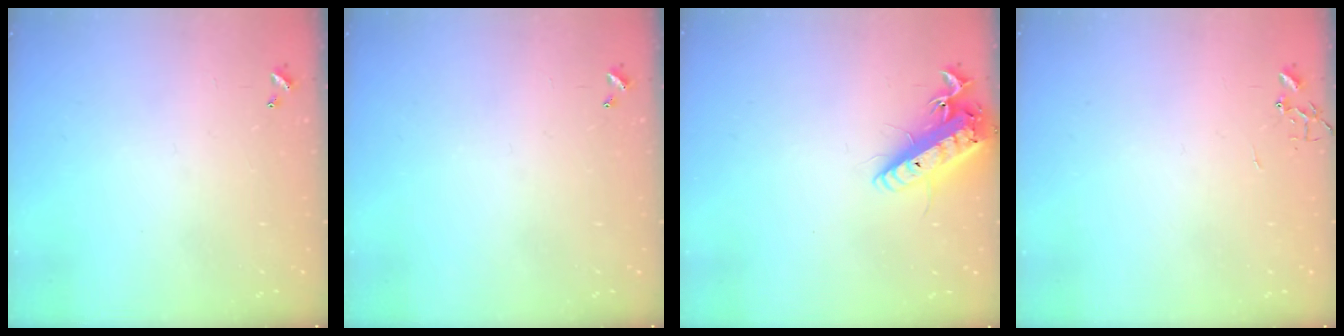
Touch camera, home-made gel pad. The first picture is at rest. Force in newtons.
{"total": 0.0}
{"total": 16.3, "press": 16.0, "slide": 3.0}
{"total": 0.0}